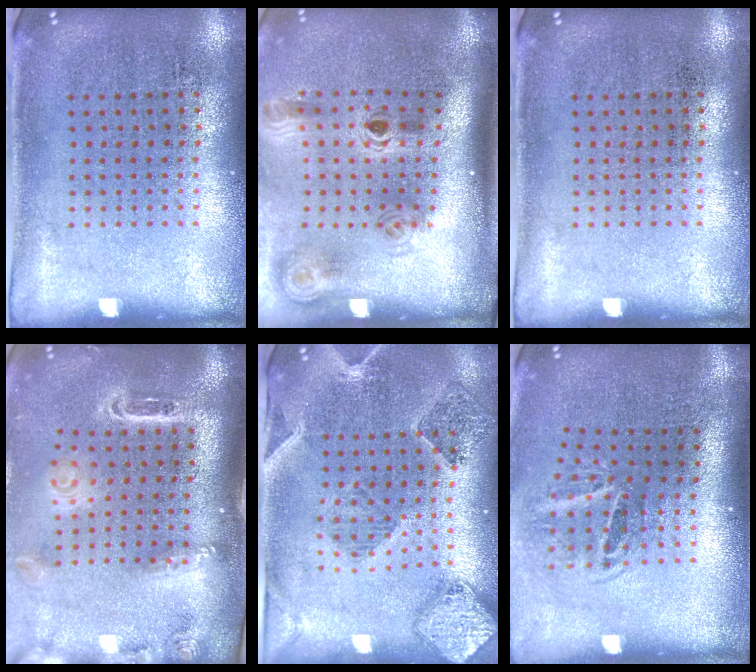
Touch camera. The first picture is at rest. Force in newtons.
{"total": 2.1, "press": 1.4, "slide": 1.5}
{"total": 0.0}
{"total": 2.8, "press": 1.9, "slide": 2.0}
{"total": 1.6, "press": 1.5, "slide": 0.4}
{"total": 1.8, "press": 1.2, "slide": 1.3}